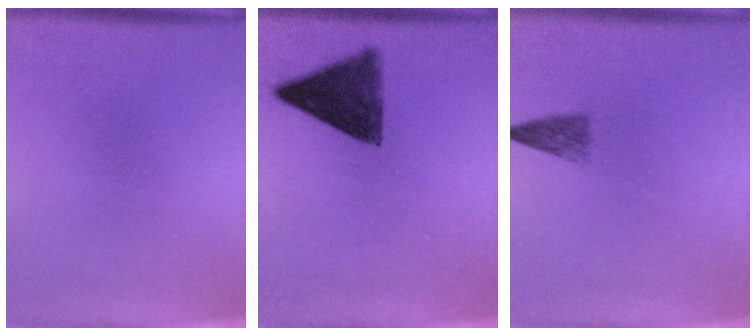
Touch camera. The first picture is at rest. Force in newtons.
{"total": 10.3}
{"total": 2.4}